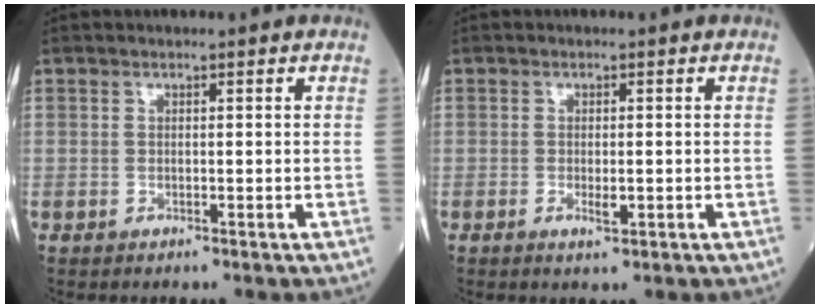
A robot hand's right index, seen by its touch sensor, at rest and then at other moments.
{"total": 2.0, "force": [-0.5, 0.6, 1.8], "torque": [-0.034, -0.003, -0.006]}